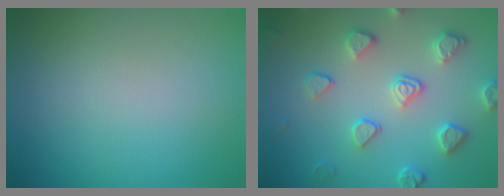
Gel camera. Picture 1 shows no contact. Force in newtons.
{"total": 4.0, "press": 3.9, "slide": 0.9}